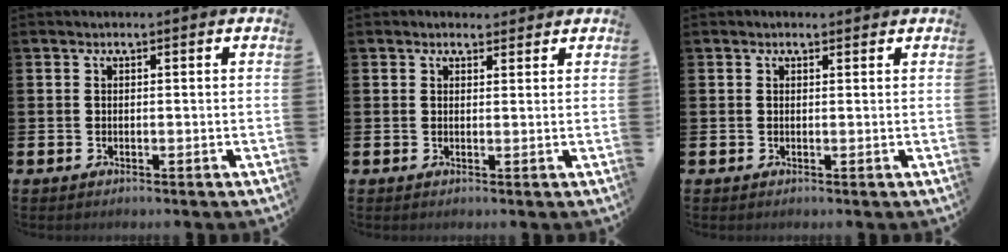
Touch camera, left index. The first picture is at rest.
{"total": 1.6, "force": [1.5, 0.6, 0.1], "torque": [0.007, -0.001, 0.025]}
{"total": 0.8, "force": [0.6, 0.4, 0.3], "torque": [0.005, 0.002, 0.009]}